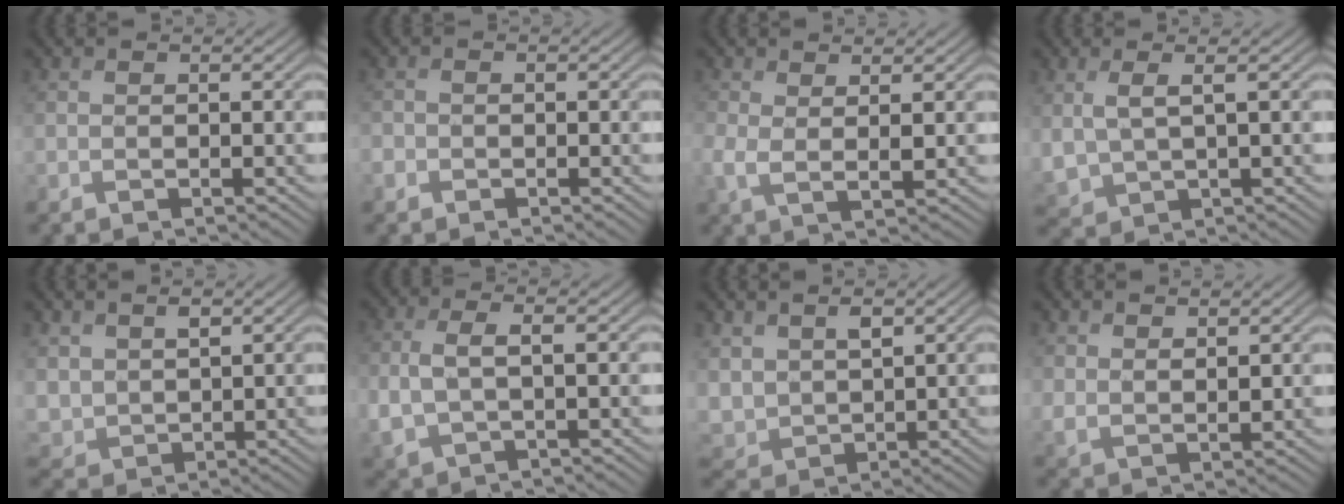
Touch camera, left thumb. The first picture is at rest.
{"total": 1.2, "force": [-0.8, 0.9, 0.2], "torque": [-0.002, -0.003, -0.020]}
{"total": 3.5, "force": [0.8, 1.4, 3.1], "torque": [-0.081, -0.004, 0.012]}
{"total": 4.1, "force": [1.4, 1.8, 3.5], "torque": [-0.088, -0.003, 0.033]}
{"total": 3.9, "force": [2.1, 2.8, 1.9], "torque": [-0.056, -0.009, 0.048]}
{"total": 4.4, "force": [-0.2, 2.3, 3.7], "torque": [-0.095, -0.002, -0.001]}
{"total": 4.9, "force": [2.4, 3.3, 2.7], "torque": [-0.080, -0.010, 0.055]}
{"total": 3.1, "force": [2.2, 1.4, 1.6], "torque": [-0.042, -0.007, 0.051]}